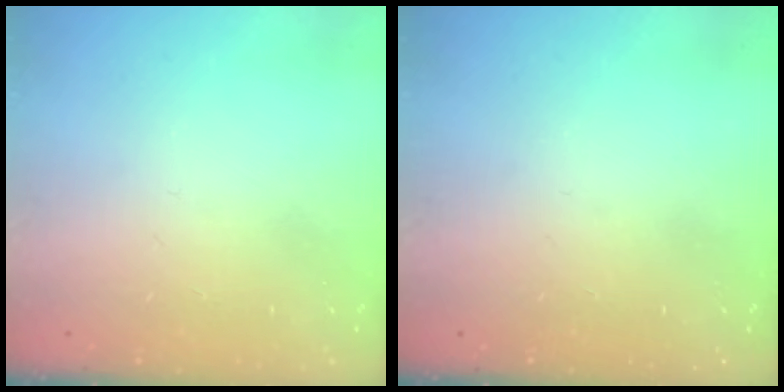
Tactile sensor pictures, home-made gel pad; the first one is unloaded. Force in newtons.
{"total": 0.0}